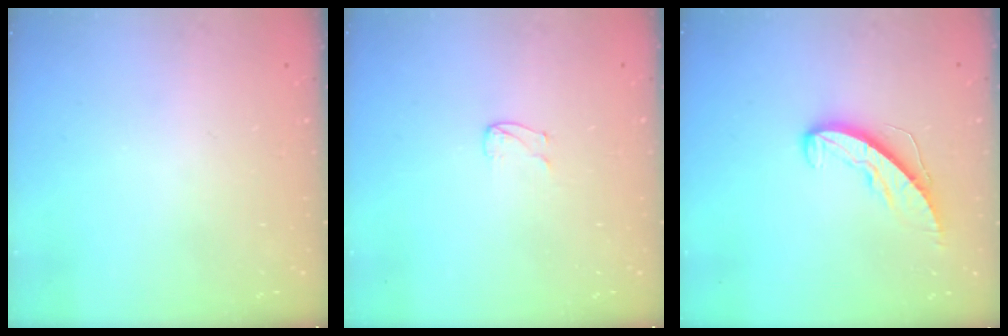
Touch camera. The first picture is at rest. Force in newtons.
{"total": 3.8, "press": 3.8, "slide": 0.3}
{"total": 8.5, "press": 8.4, "slide": 0.8}